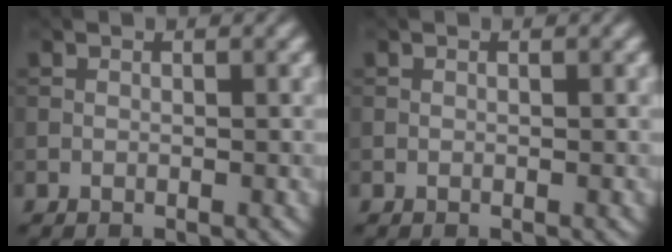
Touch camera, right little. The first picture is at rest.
{"total": 0.0}